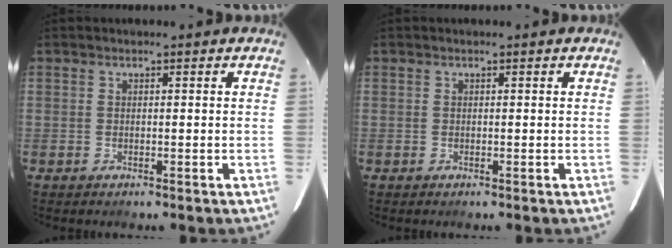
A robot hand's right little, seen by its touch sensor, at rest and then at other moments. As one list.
[{"total": 0.0}]